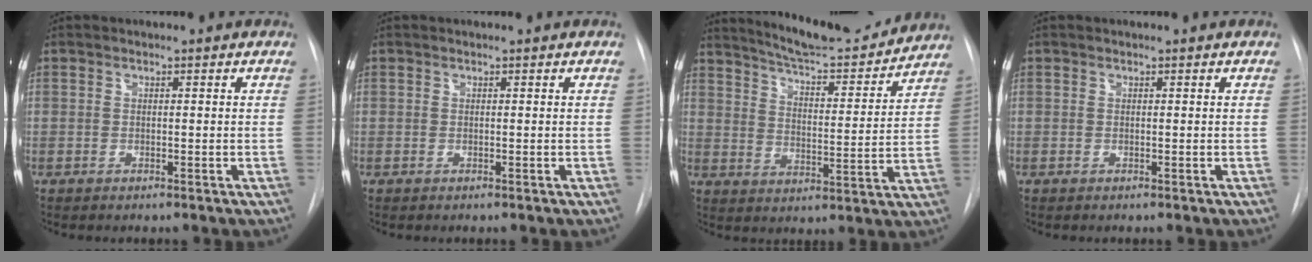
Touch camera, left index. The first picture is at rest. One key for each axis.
{"total": 0.0}
{"total": 17.2, "fx": 15.9, "fy": 2.3, "fz": 6.1, "tx": -0.092, "ty": -0.015, "tz": 0.224}
{"total": 0.0}